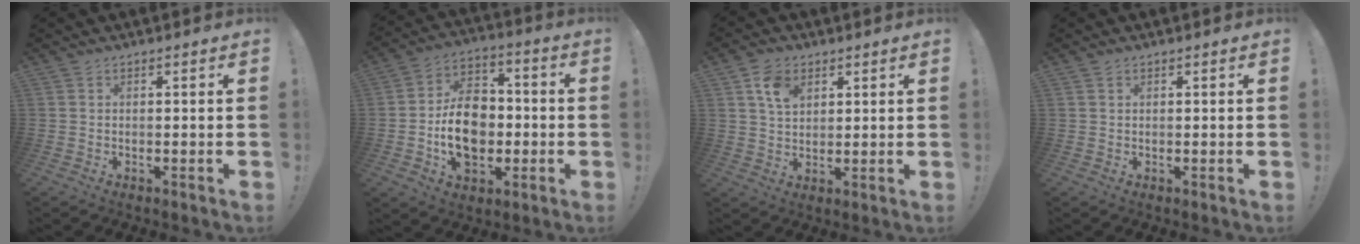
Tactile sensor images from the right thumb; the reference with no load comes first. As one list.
[{"total": 15.9, "force": [-1.8, 12.0, 10.3], "torque": [-0.172, 0.016, -0.031]}, {"total": 7.6, "force": [3.9, 5.1, 4.0], "torque": [-0.063, -0.009, 0.073]}, {"total": 0.6, "force": [0.4, 0.4, 0.2], "torque": [-0.003, 0.000, 0.008]}]